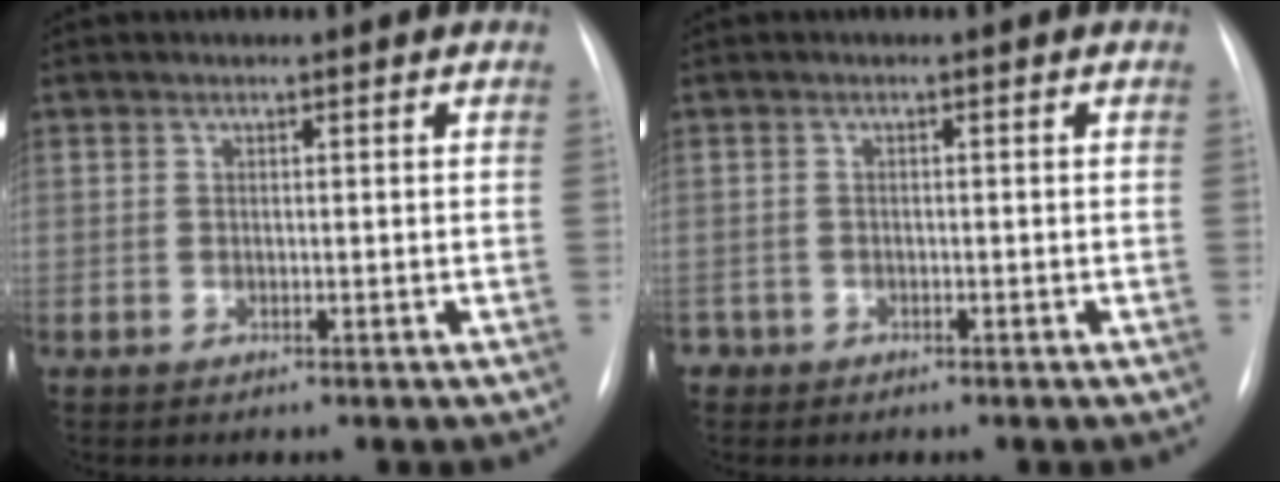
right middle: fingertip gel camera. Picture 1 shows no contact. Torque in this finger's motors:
{"motor_torque": [0.72, -0.76, 0.04, -0.02]}